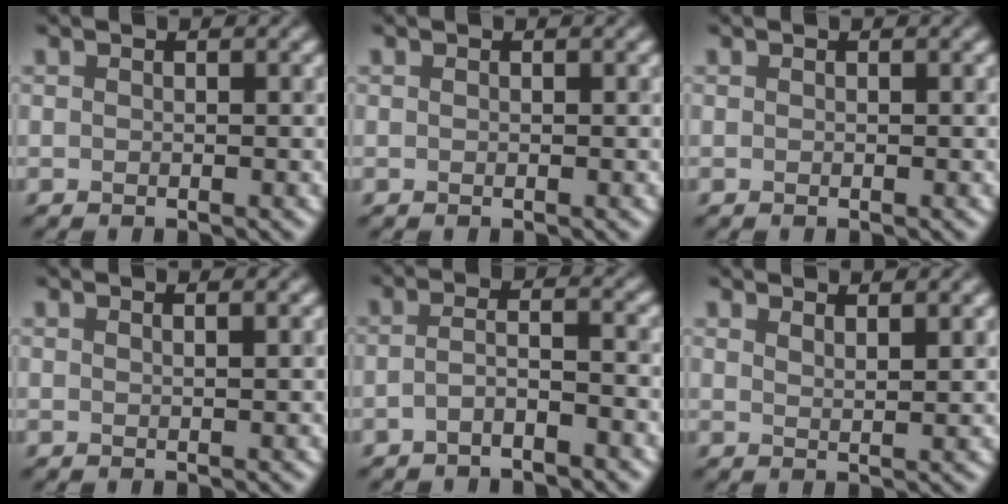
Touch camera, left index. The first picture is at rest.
{"total": 0.0}
{"total": 0.0}
{"total": 1.3, "force": [0.8, 0.5, 0.9], "torque": [-0.002, 0.001, 0.003]}
{"total": 2.3, "force": [-1.4, 0.5, 1.8], "torque": [-0.033, 0.008, -0.033]}
{"total": 2.1, "force": [1.7, 0.5, 1.0], "torque": [-0.003, 0.003, 0.024]}